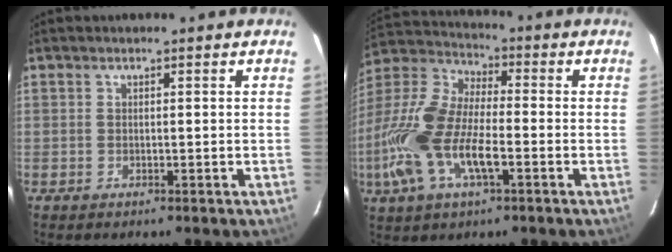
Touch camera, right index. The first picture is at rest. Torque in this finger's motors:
{"motor_torque": [0.84, -0.47, 1.05, 0.21]}